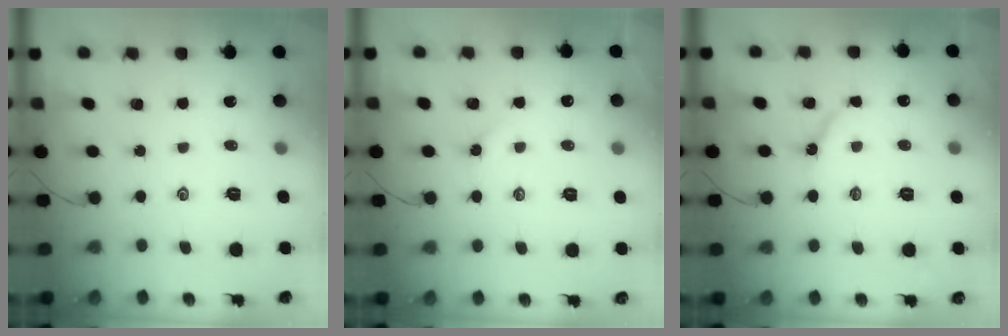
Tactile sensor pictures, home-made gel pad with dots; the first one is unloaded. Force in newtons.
{"total": 2.6, "press": 2.5, "slide": 0.5}
{"total": 4.3, "press": 4.2, "slide": 0.6}